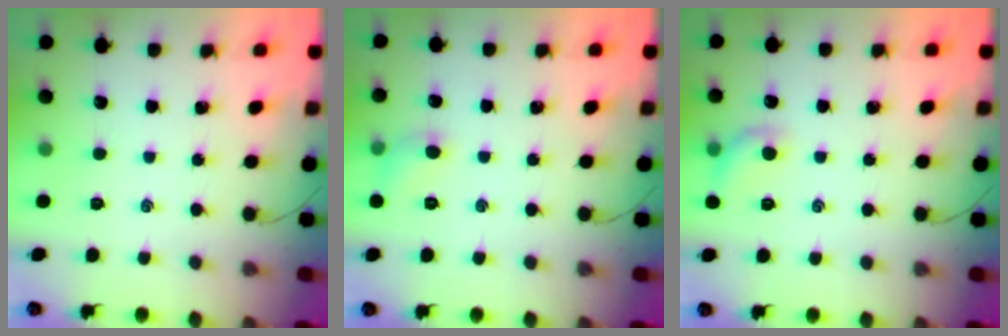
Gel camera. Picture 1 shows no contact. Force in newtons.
{"total": 5.5, "press": 5.4, "slide": 1.2}
{"total": 7.8, "press": 7.6, "slide": 1.8}